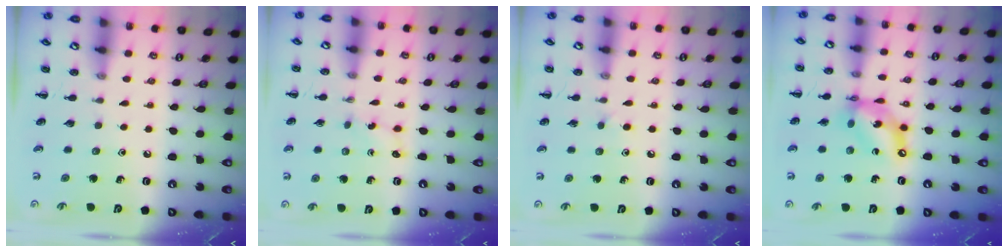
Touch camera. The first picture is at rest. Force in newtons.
{"total": 2.6, "press": 2.5, "slide": 0.8}
{"total": 2.2, "press": 2.0, "slide": 1.0}
{"total": 12.3, "press": 11.9, "slide": 3.3}